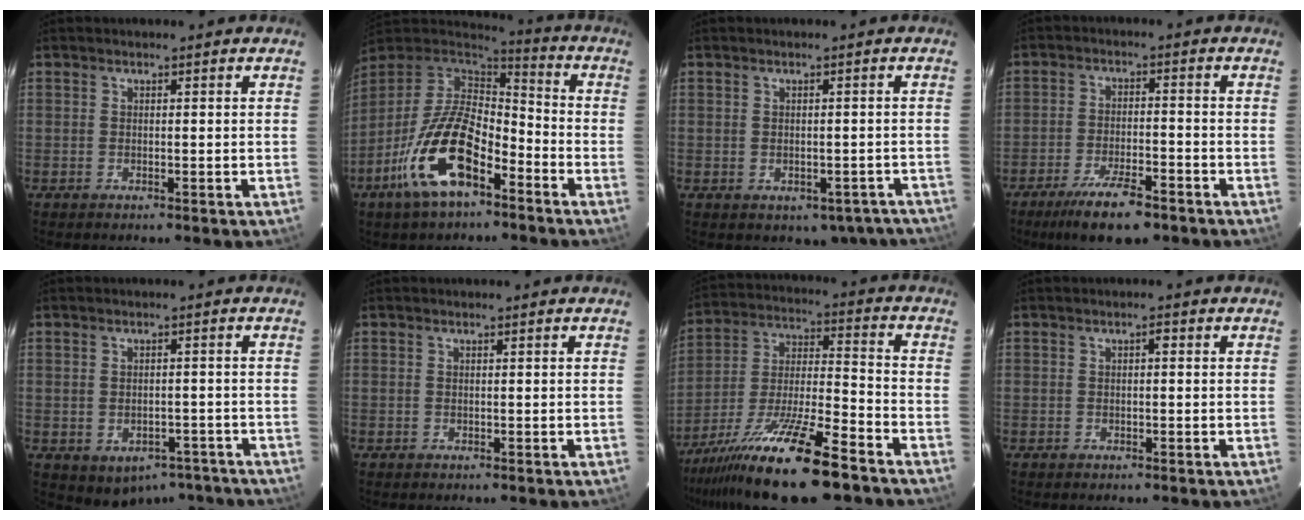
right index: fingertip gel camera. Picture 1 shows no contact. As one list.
[{"total": 16.1, "force": [-7.9, 6.4, 12.5], "torque": [-0.250, 0.003, -0.144]}, {"total": 7.4, "force": [-5.4, 4.6, 2.3], "torque": [-0.006, 0.015, -0.060]}, {"total": 8.8, "force": [-6.2, 2.0, 5.9], "torque": [-0.105, -0.012, -0.104]}, {"total": 7.9, "force": [-4.9, 5.6, 2.5], "torque": [-0.030, 0.016, -0.056]}, {"total": 0.0}, {"total": 18.4, "force": [-12.9, 1.7, 13.0], "torque": [-0.240, -0.030, -0.230]}, {"total": 0.7, "force": [0.1, 0.2, 0.6], "torque": [-0.009, 0.003, -0.001]}]